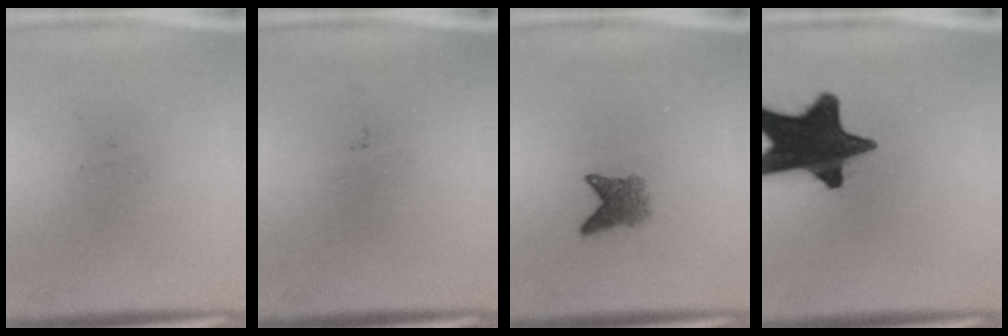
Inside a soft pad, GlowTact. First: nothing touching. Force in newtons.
{"total": 0.0}
{"total": 2.8}
{"total": 17.4}